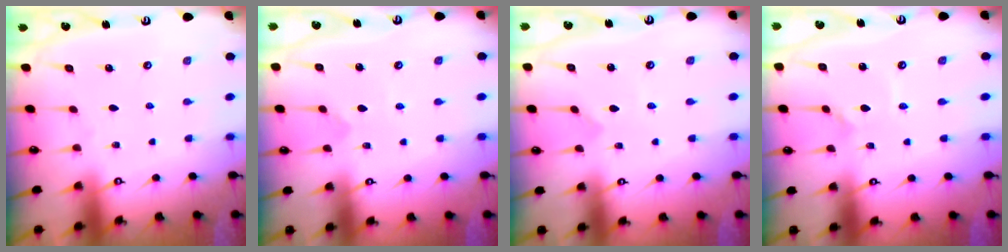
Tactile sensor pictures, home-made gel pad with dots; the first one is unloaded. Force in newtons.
{"total": 2.3, "press": 2.3, "slide": 0.2}
{"total": 0.0}
{"total": 3.5, "press": 3.5, "slide": 0.3}